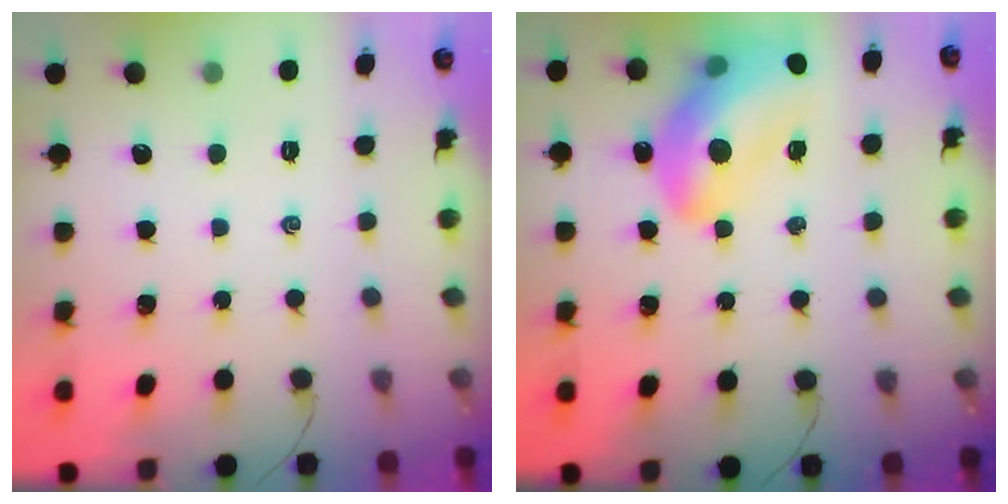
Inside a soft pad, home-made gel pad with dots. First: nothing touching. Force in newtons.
{"total": 18.7, "press": 18.3, "slide": 4.0}